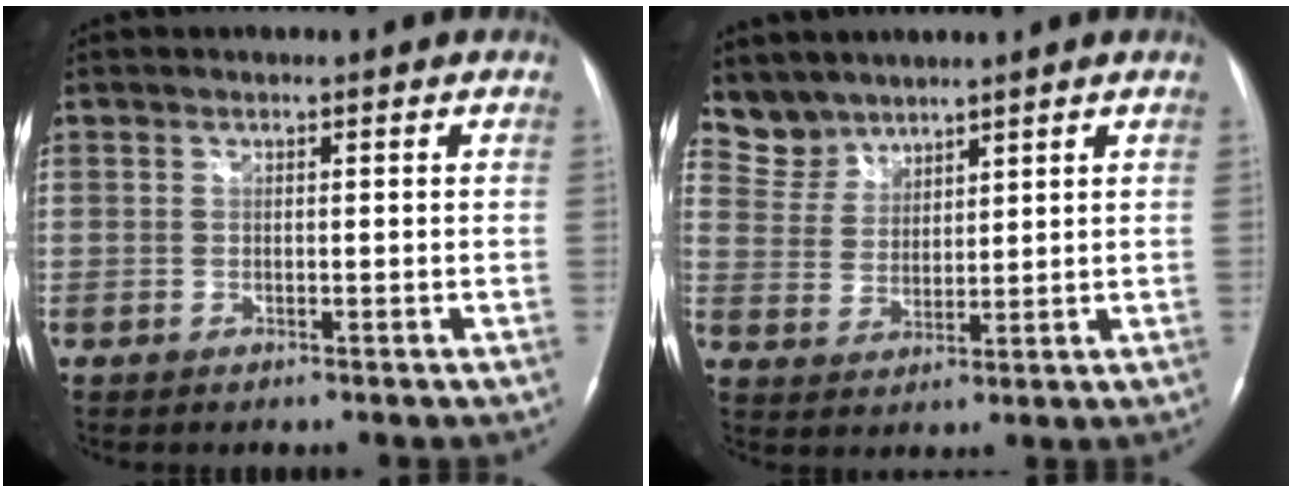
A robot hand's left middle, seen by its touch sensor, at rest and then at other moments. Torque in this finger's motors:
{"motor_torque": [0.04, -0.02, 0.02, -0.02]}